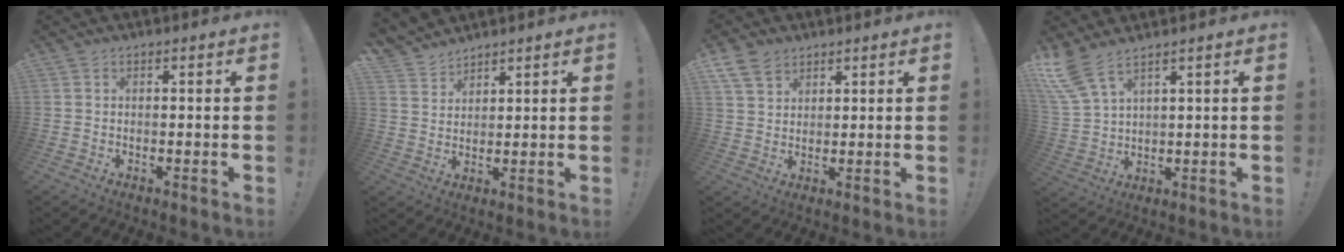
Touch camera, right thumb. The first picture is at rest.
{"total": 5.7, "force": [5.1, 2.4, 1.0], "torque": [-0.021, -0.036, 0.099]}
{"total": 7.0, "force": [4.6, 4.5, 2.6], "torque": [-0.043, -0.020, 0.092]}
{"total": 7.9, "force": [5.8, 2.1, 4.9], "torque": [-0.112, -0.028, 0.113]}